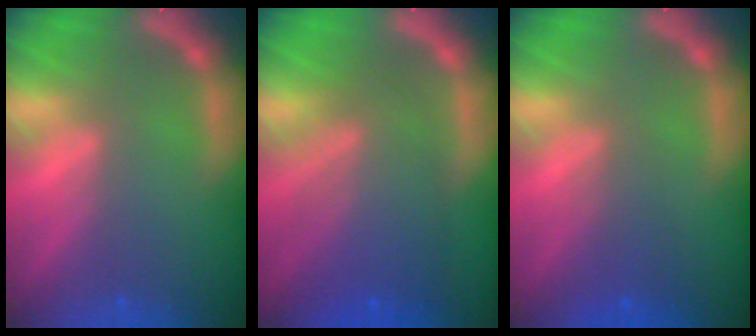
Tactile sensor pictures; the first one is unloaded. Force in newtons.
{"total": 8.1}
{"total": 2.5}